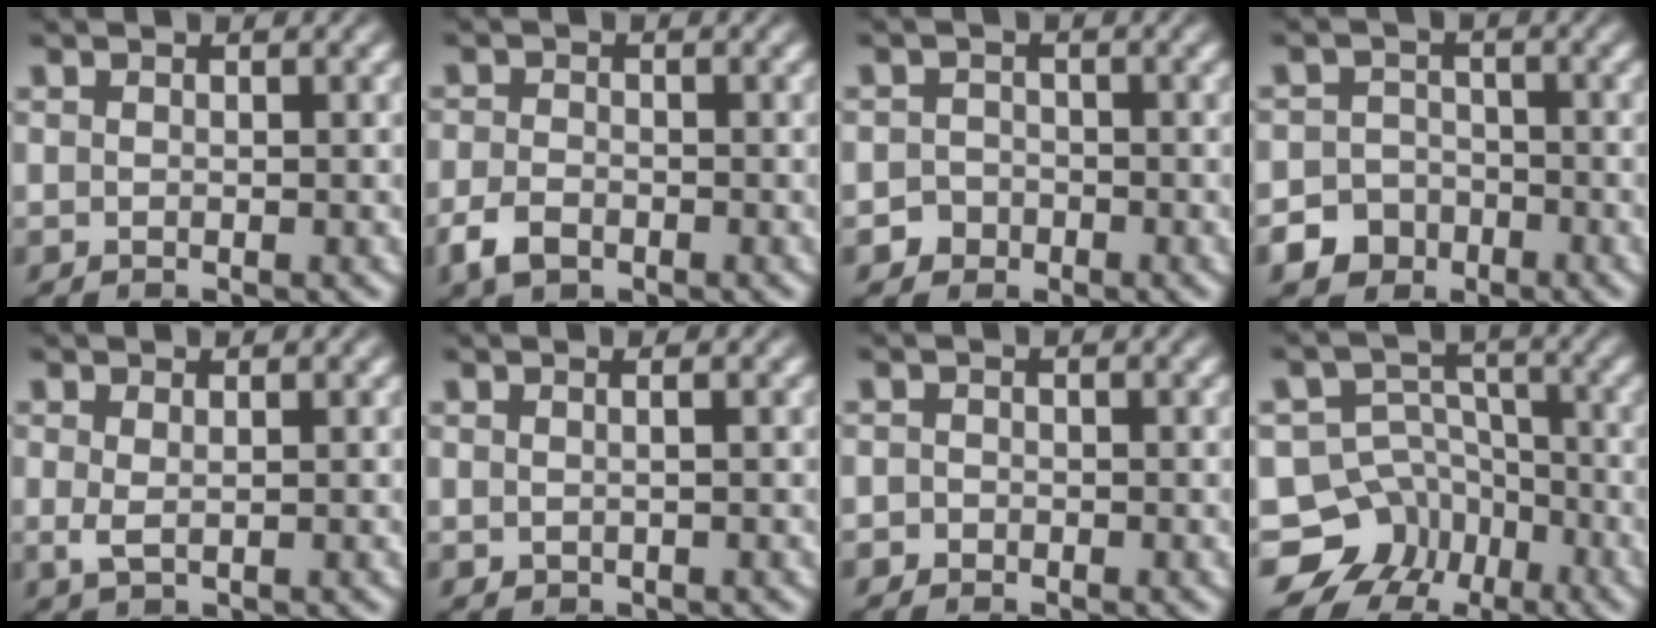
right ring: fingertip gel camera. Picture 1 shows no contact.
{"total": 2.6, "force": [-1.7, 1.6, 1.2], "torque": [-0.029, -0.013, -0.026]}
{"total": 3.2, "force": [-1.8, 2.6, 0.1], "torque": [-0.008, -0.015, -0.030]}
{"total": 7.2, "force": [-4.0, 6.0, 0.9], "torque": [-0.021, -0.024, -0.070]}
{"total": 1.0, "force": [0.2, 0.0, 1.0], "torque": [-0.023, -0.013, 0.014]}
{"total": 0.8, "force": [0.3, -0.2, 0.7], "torque": [-0.010, 0.001, 0.011]}
{"total": 1.1, "force": [-0.7, 0.8, -0.3], "torque": [0.005, -0.007, -0.014]}
{"total": 14.4, "force": [-5.6, 12.4, 4.6], "torque": [-0.093, -0.070, -0.084]}